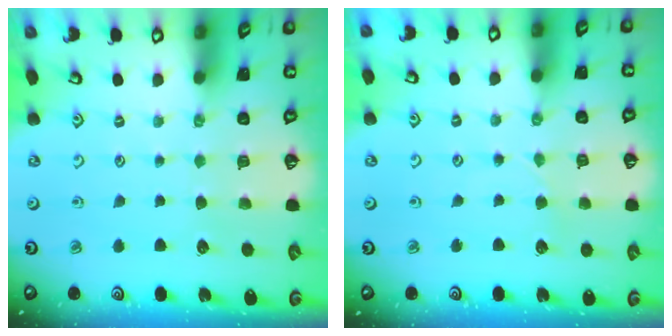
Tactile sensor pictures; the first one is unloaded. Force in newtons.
{"total": 2.0, "press": 2.0, "slide": 0.2}